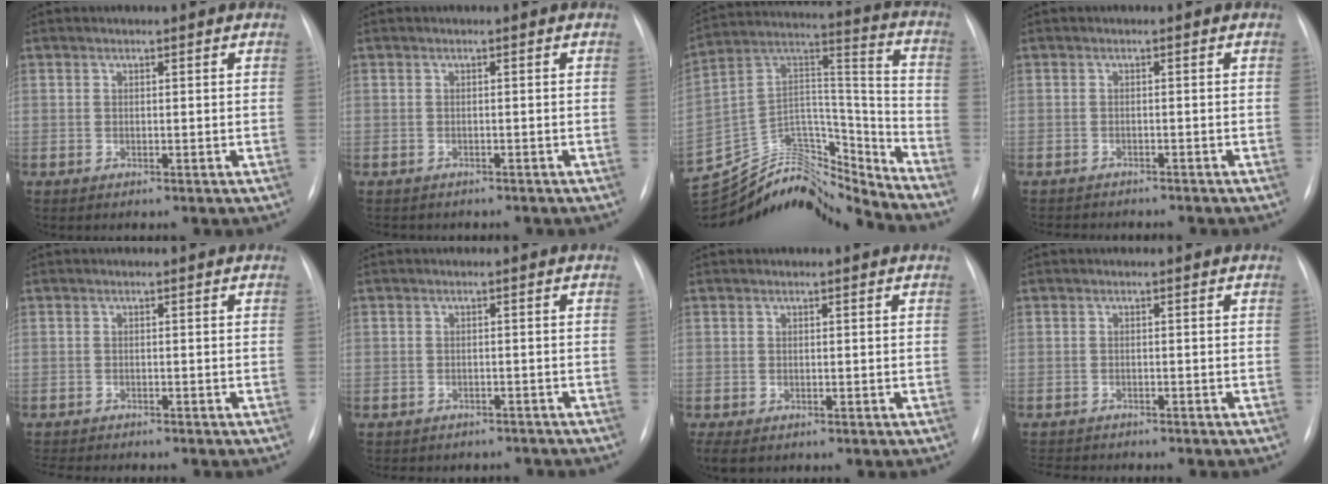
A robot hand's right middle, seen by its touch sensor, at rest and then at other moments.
{"total": 3.3, "force": [-2.9, 1.2, 1.0], "torque": [-0.012, -0.003, -0.032]}
{"total": 22.5, "force": [-21.7, 4.0, 4.0], "torque": [-0.097, 0.074, -0.358]}
{"total": 5.7, "force": [-5.4, 1.0, 1.6], "torque": [-0.016, -0.003, -0.073]}
{"total": 5.9, "force": [-5.4, 0.5, 2.3], "torque": [-0.027, -0.007, -0.081]}
{"total": 6.3, "force": [-5.5, 3.1, 0.8], "torque": [-0.008, 0.010, -0.060]}
{"total": 3.1, "force": [-2.1, 1.4, 1.9], "torque": [-0.033, -0.010, -0.030]}
{"total": 5.4, "force": [-5.1, 0.8, 1.7], "torque": [-0.021, -0.006, -0.076]}